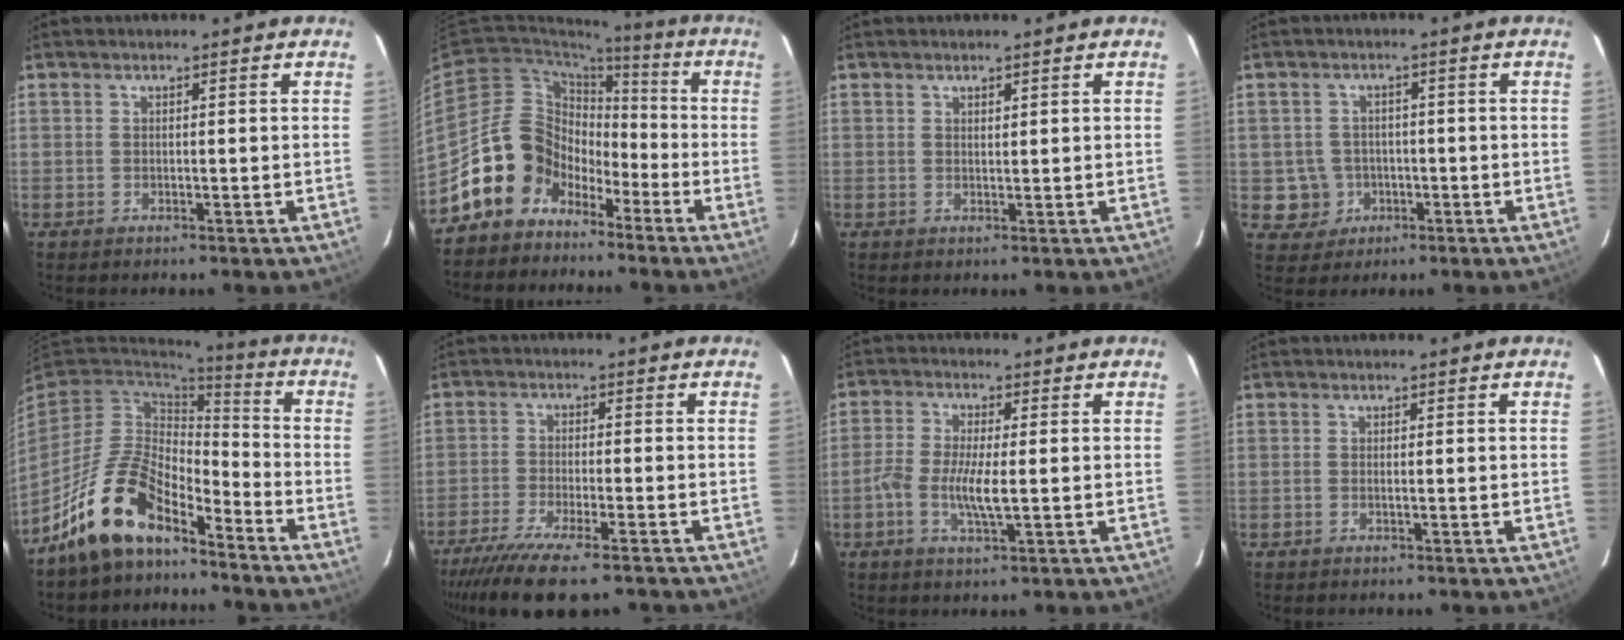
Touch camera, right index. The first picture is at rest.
{"total": 12.9, "force": [-7.1, 10.0, 3.9], "torque": [-0.081, 0.033, -0.124]}
{"total": 0.7, "force": [0.6, 0.3, 0.3], "torque": [-0.004, 0.001, 0.011]}
{"total": 5.4, "force": [-1.2, 5.2, 0.5], "torque": [-0.020, 0.021, -0.008]}
{"total": 14.3, "force": [-10.3, 6.1, 7.8], "torque": [-0.164, 0.012, -0.192]}
{"total": 12.7, "force": [-9.8, 2.4, 7.8], "torque": [-0.174, -0.044, -0.171]}
{"total": 6.5, "force": [-1.2, 1.5, 6.2], "torque": [-0.130, -0.002, -0.028]}
{"total": 0.6, "force": [-0.1, -0.1, 0.5], "torque": [-0.011, 0.000, -0.004]}